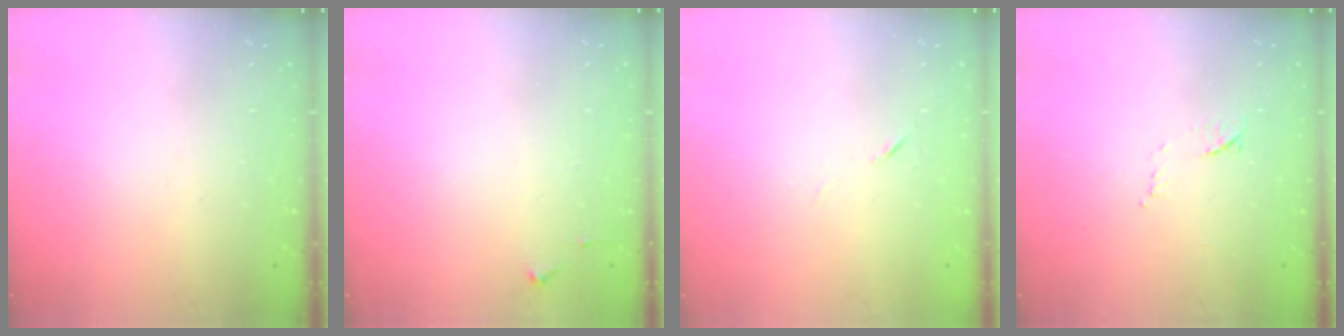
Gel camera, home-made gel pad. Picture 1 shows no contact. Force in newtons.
{"total": 2.7, "press": 2.6, "slide": 0.4}
{"total": 3.8, "press": 3.6, "slide": 1.1}
{"total": 7.6, "press": 7.6, "slide": 0.9}